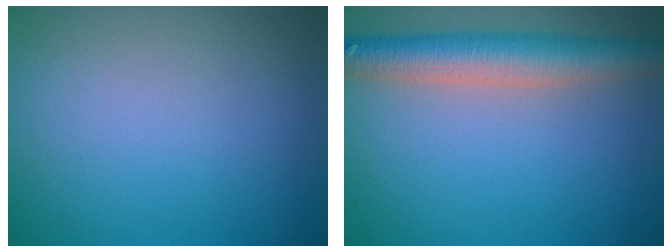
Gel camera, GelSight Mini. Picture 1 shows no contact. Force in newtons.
{"total": 5.9, "press": 5.9, "slide": 0.4}